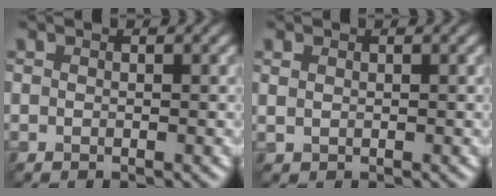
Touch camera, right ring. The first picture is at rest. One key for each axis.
{"total": 0.8, "fx": 0.4, "fy": 0.5, "fz": 0.5, "tx": -0.017, "ty": -0.002, "tz": 0.011}